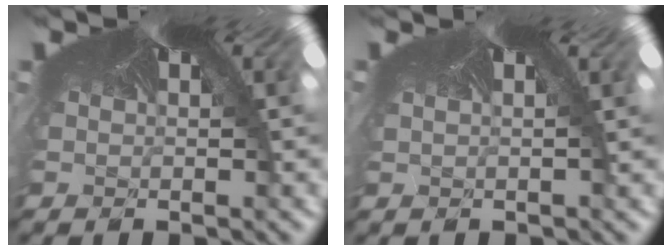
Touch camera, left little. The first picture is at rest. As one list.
[{"total": 0.6, "force": [0.0, -0.4, -0.4], "torque": [-0.004, 0.008, -0.008]}]